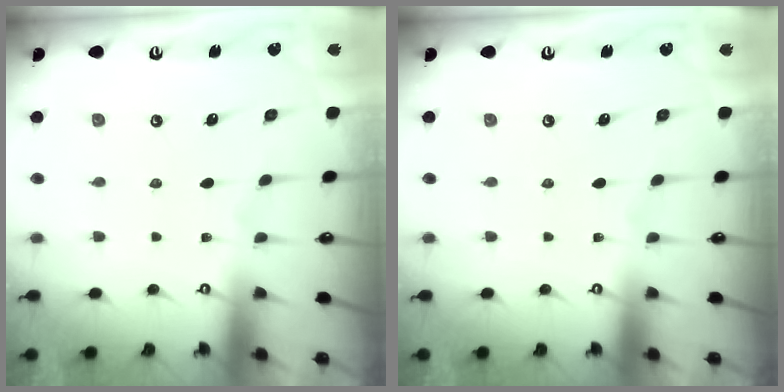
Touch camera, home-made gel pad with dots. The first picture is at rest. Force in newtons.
{"total": 0.0}